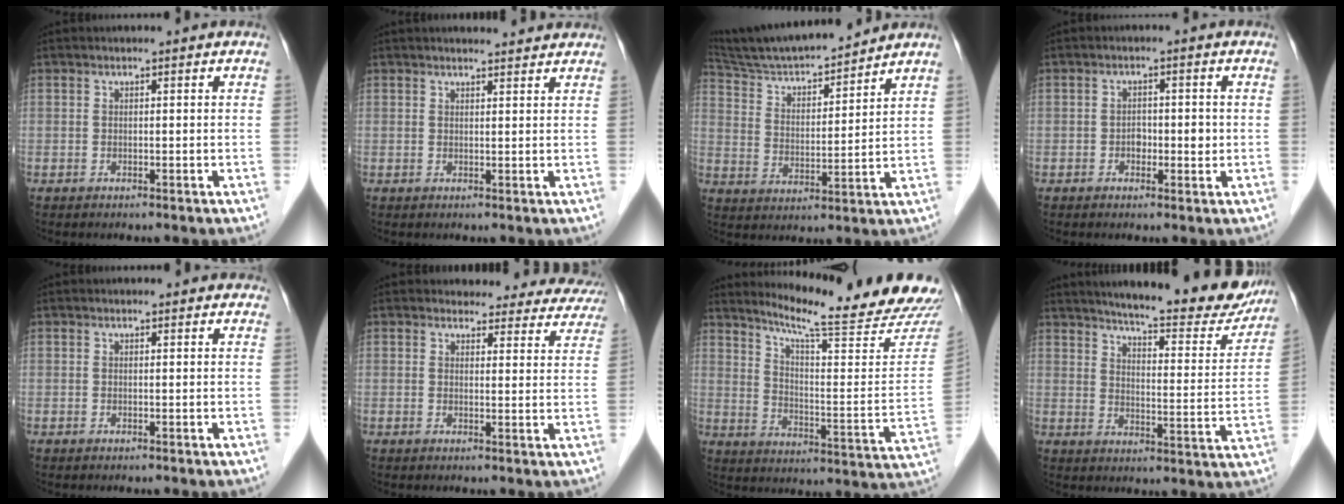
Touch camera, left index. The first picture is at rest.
{"total": 5.5, "force": [5.3, 0.6, 1.4], "torque": [-0.017, 0.015, 0.056]}
{"total": 15.0, "force": [14.0, 1.1, 5.4], "torque": [-0.100, 0.006, 0.240]}
{"total": 2.8, "force": [-0.4, 1.7, 2.2], "torque": [-0.032, 0.007, -0.006]}
{"total": 2.7, "force": [2.4, 0.9, 0.6], "torque": [-0.006, 0.014, 0.018]}
{"total": 13.9, "force": [13.0, 4.8, 1.4], "torque": [0.026, -0.021, 0.117]}
{"total": 21.6, "force": [20.2, -0.3, 7.9], "torque": [-0.128, -0.101, 0.261]}
{"total": 22.0, "force": [19.3, 3.8, 9.8], "torque": [-0.131, -0.041, 0.236]}